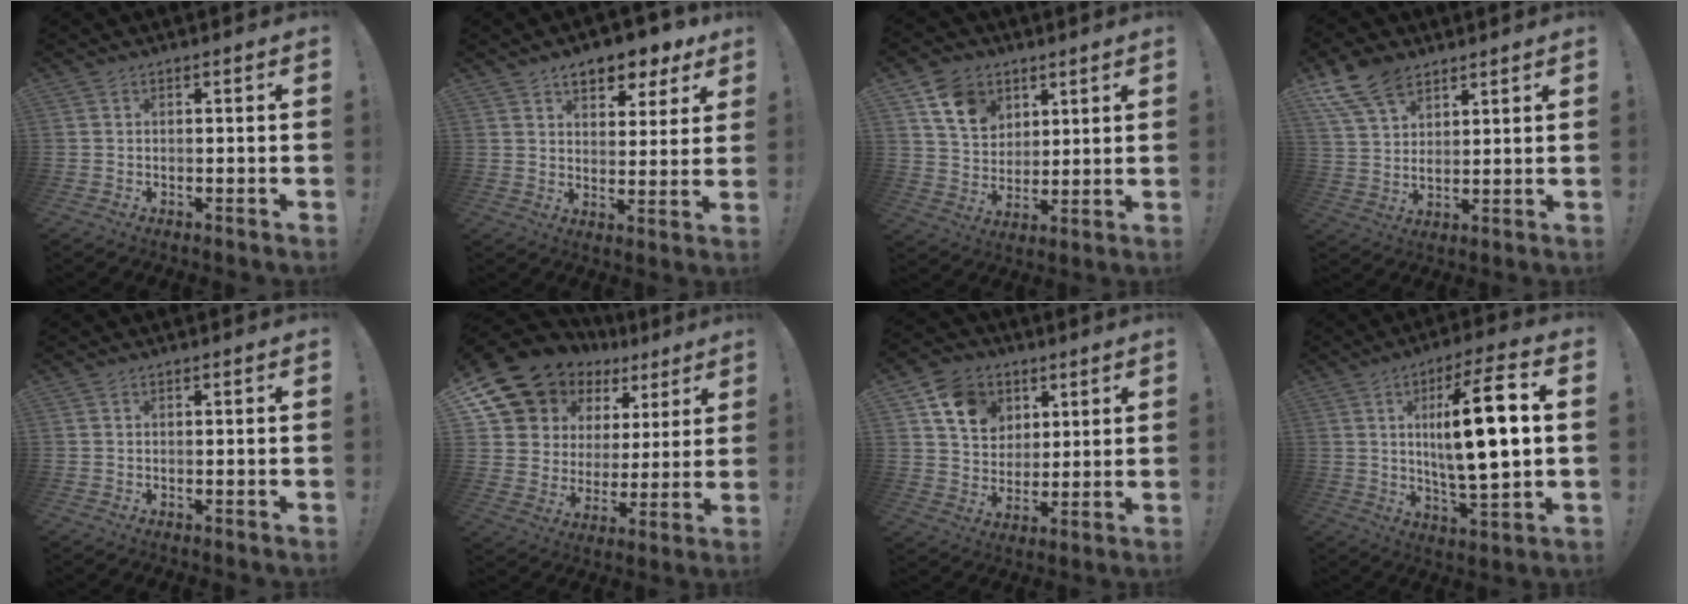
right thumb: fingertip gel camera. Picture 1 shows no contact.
{"total": 9.1, "force": [6.1, 4.8, 4.7], "torque": [-0.065, -0.040, 0.110]}
{"total": 12.1, "force": [6.5, 9.0, 4.8], "torque": [-0.082, -0.026, 0.131]}
{"total": 11.7, "force": [7.9, 6.5, 5.6], "torque": [-0.106, -0.031, 0.156]}
{"total": 0.0}
{"total": 13.5, "force": [10.3, 8.0, 3.5], "torque": [-0.077, -0.078, 0.206]}
{"total": 12.7, "force": [6.2, 10.0, 4.8], "torque": [-0.084, -0.021, 0.126]}
{"total": 18.0, "force": [2.7, 4.4, 17.2], "torque": [-0.282, -0.006, 0.027]}